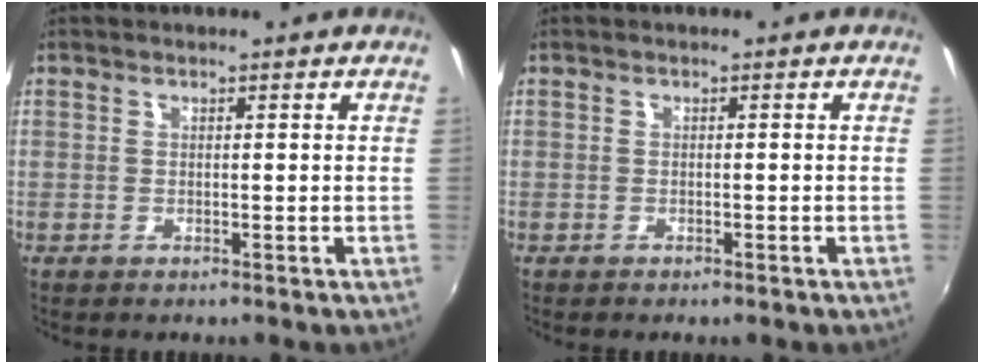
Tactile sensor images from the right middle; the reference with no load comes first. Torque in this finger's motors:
{"motor_torque": [-0.39, 0.07, -0.04, -0.01]}